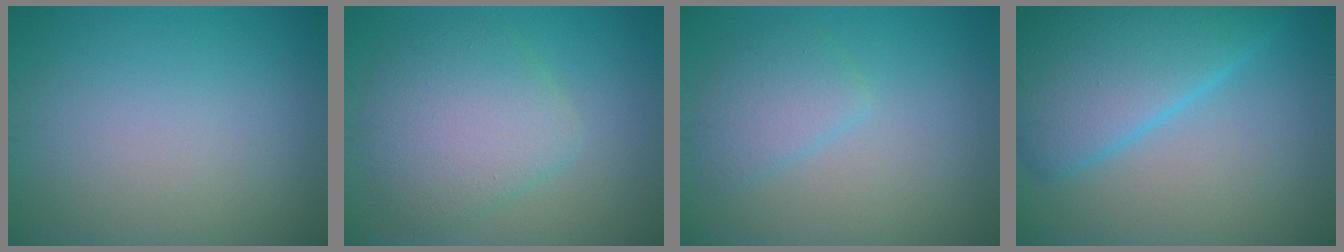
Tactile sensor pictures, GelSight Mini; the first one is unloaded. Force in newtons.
{"total": 5.4, "press": 5.4, "slide": 0.3}
{"total": 2.7, "press": 2.7, "slide": 0.2}
{"total": 8.2, "press": 8.2, "slide": 0.3}